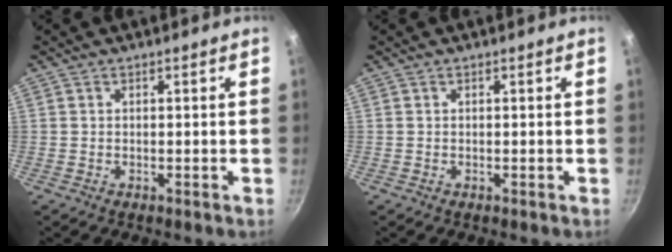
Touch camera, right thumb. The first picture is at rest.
{"total": 0.0}